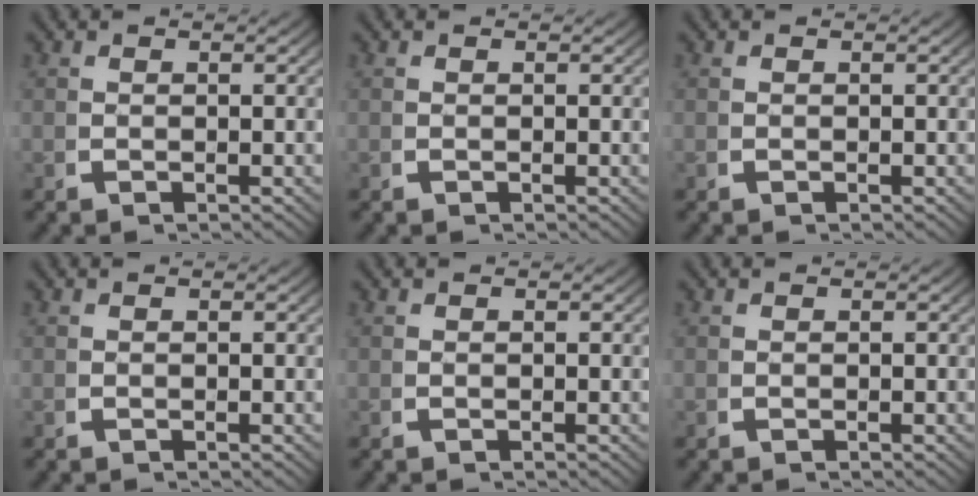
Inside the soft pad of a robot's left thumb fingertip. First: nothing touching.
{"total": 0.0}
{"total": 0.0}
{"total": 0.0}
{"total": 0.0}
{"total": 0.0}